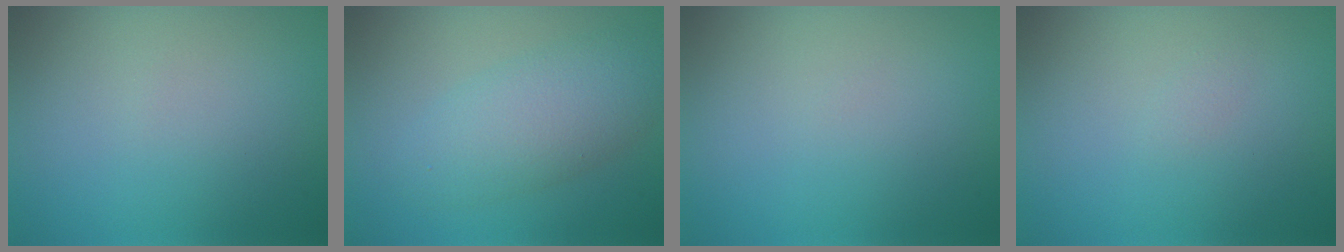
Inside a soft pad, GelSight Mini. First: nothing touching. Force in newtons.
{"total": 4.9, "press": 4.9, "slide": 0.2}
{"total": 0.0}
{"total": 0.5, "press": 0.5, "slide": 0.0}